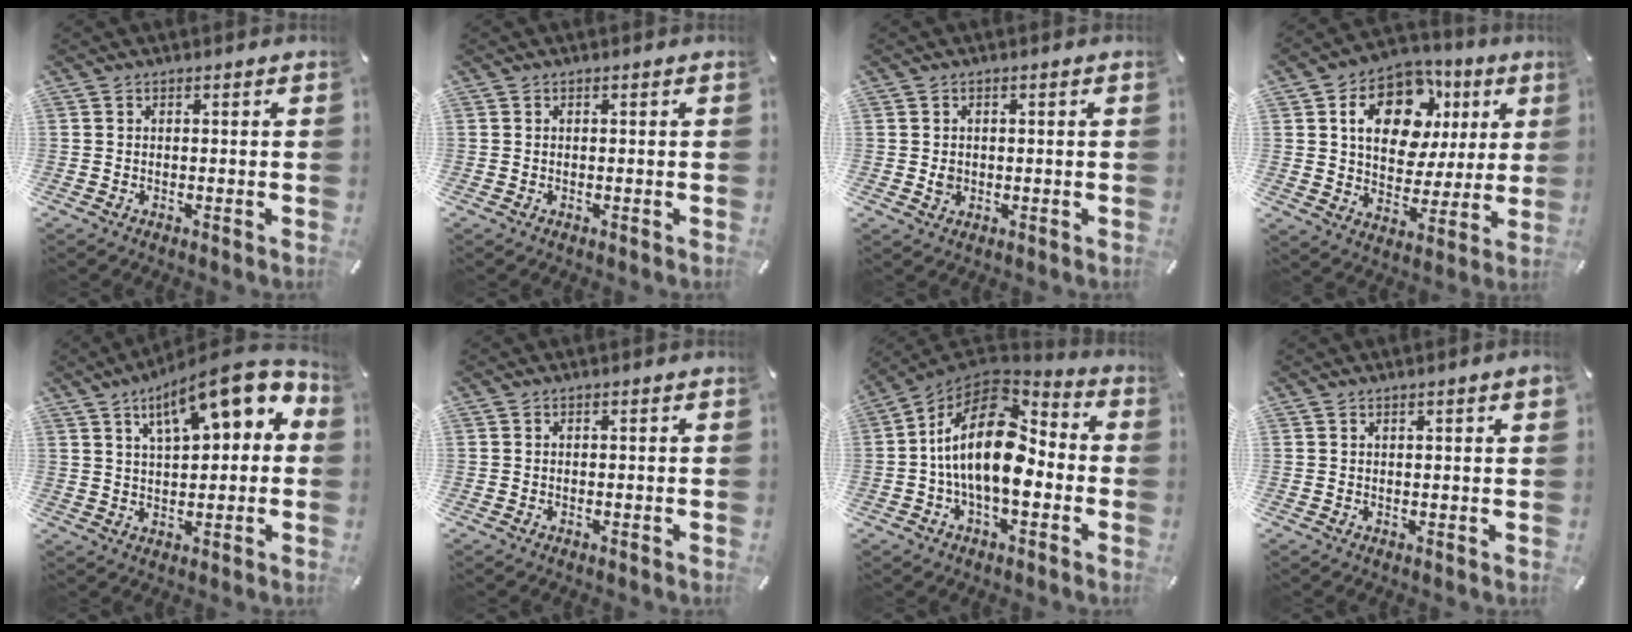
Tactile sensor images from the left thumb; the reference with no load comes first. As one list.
[{"total": 0.0}, {"total": 2.0, "force": [0.0, 1.8, 0.9], "torque": [-0.011, 0.000, -0.003]}, {"total": 16.2, "force": [6.8, 11.5, 9.2], "torque": [-0.152, -0.015, 0.123]}, {"total": 15.0, "force": [7.5, 6.2, 11.4], "torque": [-0.168, -0.033, 0.126]}, {"total": 0.0}, {"total": 19.2, "force": [-1.0, 10.5, 16.0], "torque": [-0.303, -0.002, -0.016]}, {"total": 1.7, "force": [0.8, 0.1, 1.6], "torque": [-0.030, 0.000, 0.013]}]